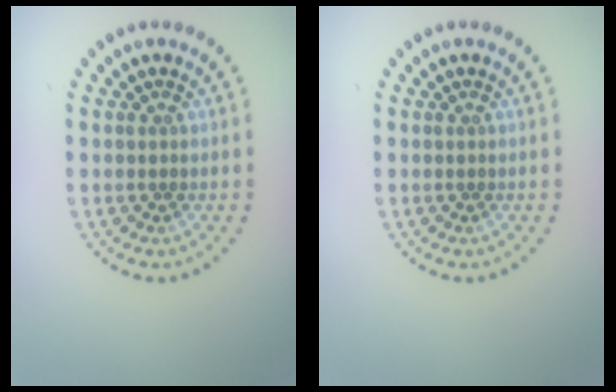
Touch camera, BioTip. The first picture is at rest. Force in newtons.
{"total": 0.0}